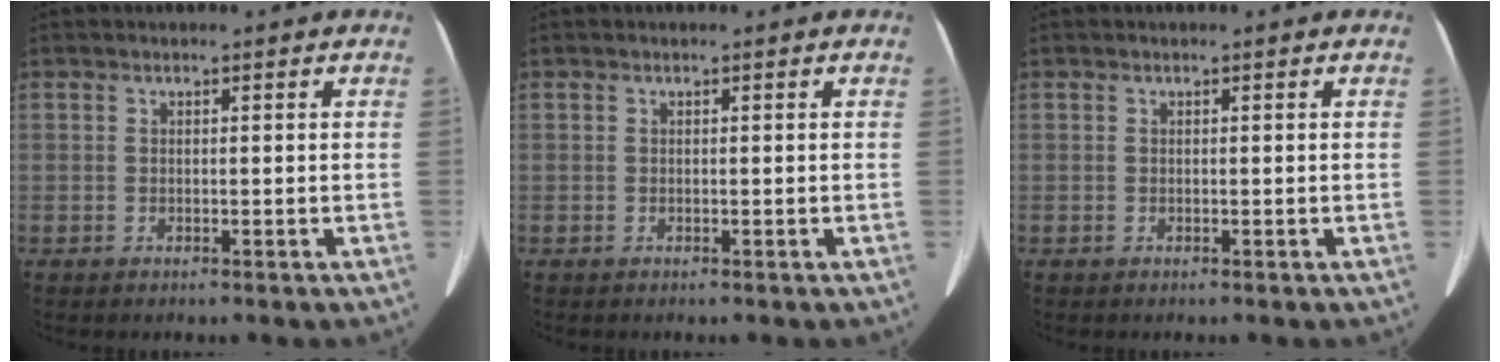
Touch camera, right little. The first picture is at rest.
{"total": 0.0}
{"total": 0.0}